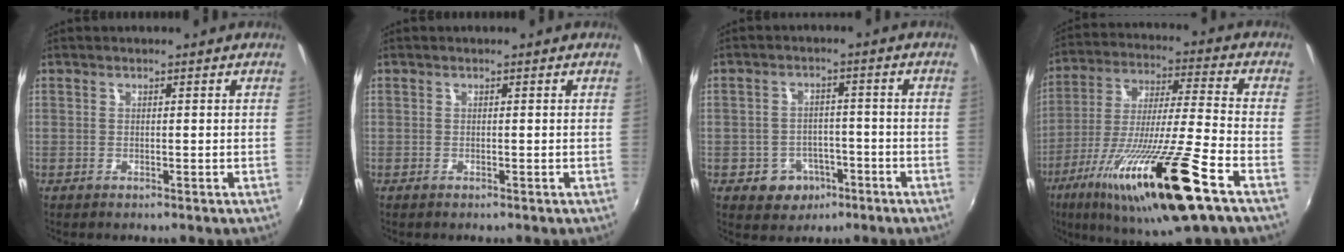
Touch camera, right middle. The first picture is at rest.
{"total": 0.0}
{"total": 6.5, "force": [-3.2, 5.2, 2.0], "torque": [-0.053, 0.011, -0.034]}
{"total": 23.4, "force": [-12.2, 1.4, 20.0], "torque": [-0.374, -0.061, -0.216]}